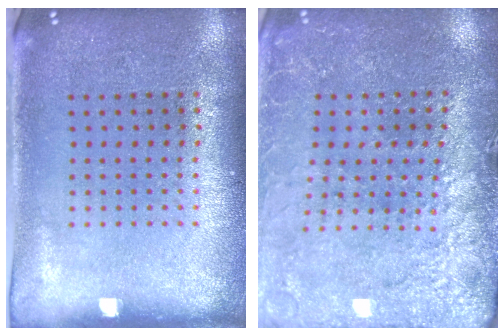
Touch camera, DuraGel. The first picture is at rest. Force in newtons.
{"total": 2.9, "press": 2.9, "slide": 0.3}